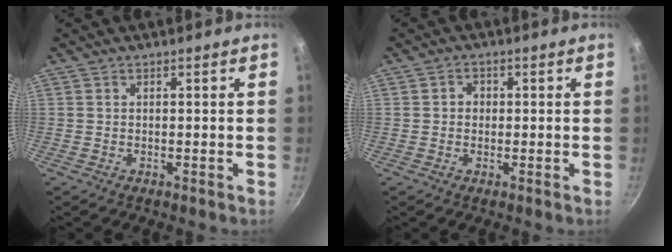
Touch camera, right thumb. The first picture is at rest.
{"total": 2.2, "force": [0.1, 2.0, 1.0], "torque": [-0.005, 0.004, -0.002]}